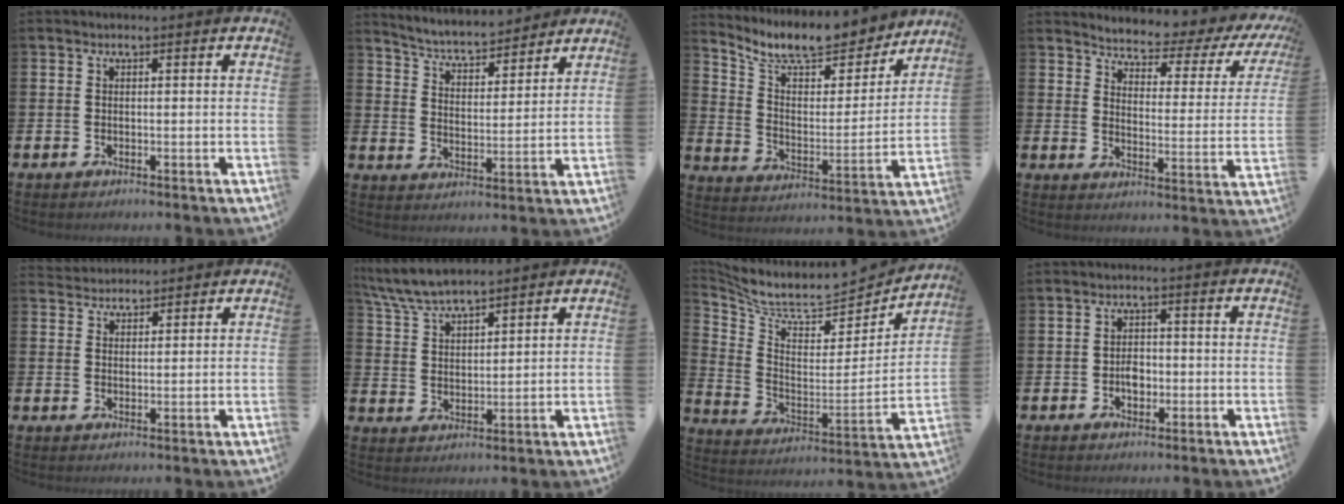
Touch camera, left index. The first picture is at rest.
{"total": 5.3, "force": [5.0, 1.0, 1.1], "torque": [-0.044, -0.040, 0.083]}
{"total": 10.9, "force": [10.1, 2.8, 3.1], "torque": [-0.089, -0.076, 0.176]}
{"total": 3.9, "force": [3.7, 0.7, 0.9], "torque": [-0.031, -0.041, 0.051]}
{"total": 2.9, "force": [2.8, 0.6, -0.4], "torque": [0.006, -0.012, 0.052]}
{"total": 6.5, "force": [6.2, 0.9, 1.8], "torque": [-0.062, -0.017, 0.115]}
{"total": 7.7, "force": [6.7, 2.4, 2.7], "torque": [-0.082, -0.060, 0.106]}
{"total": 2.6, "force": [-0.6, 1.8, 1.8], "torque": [-0.018, -0.002, -0.015]}